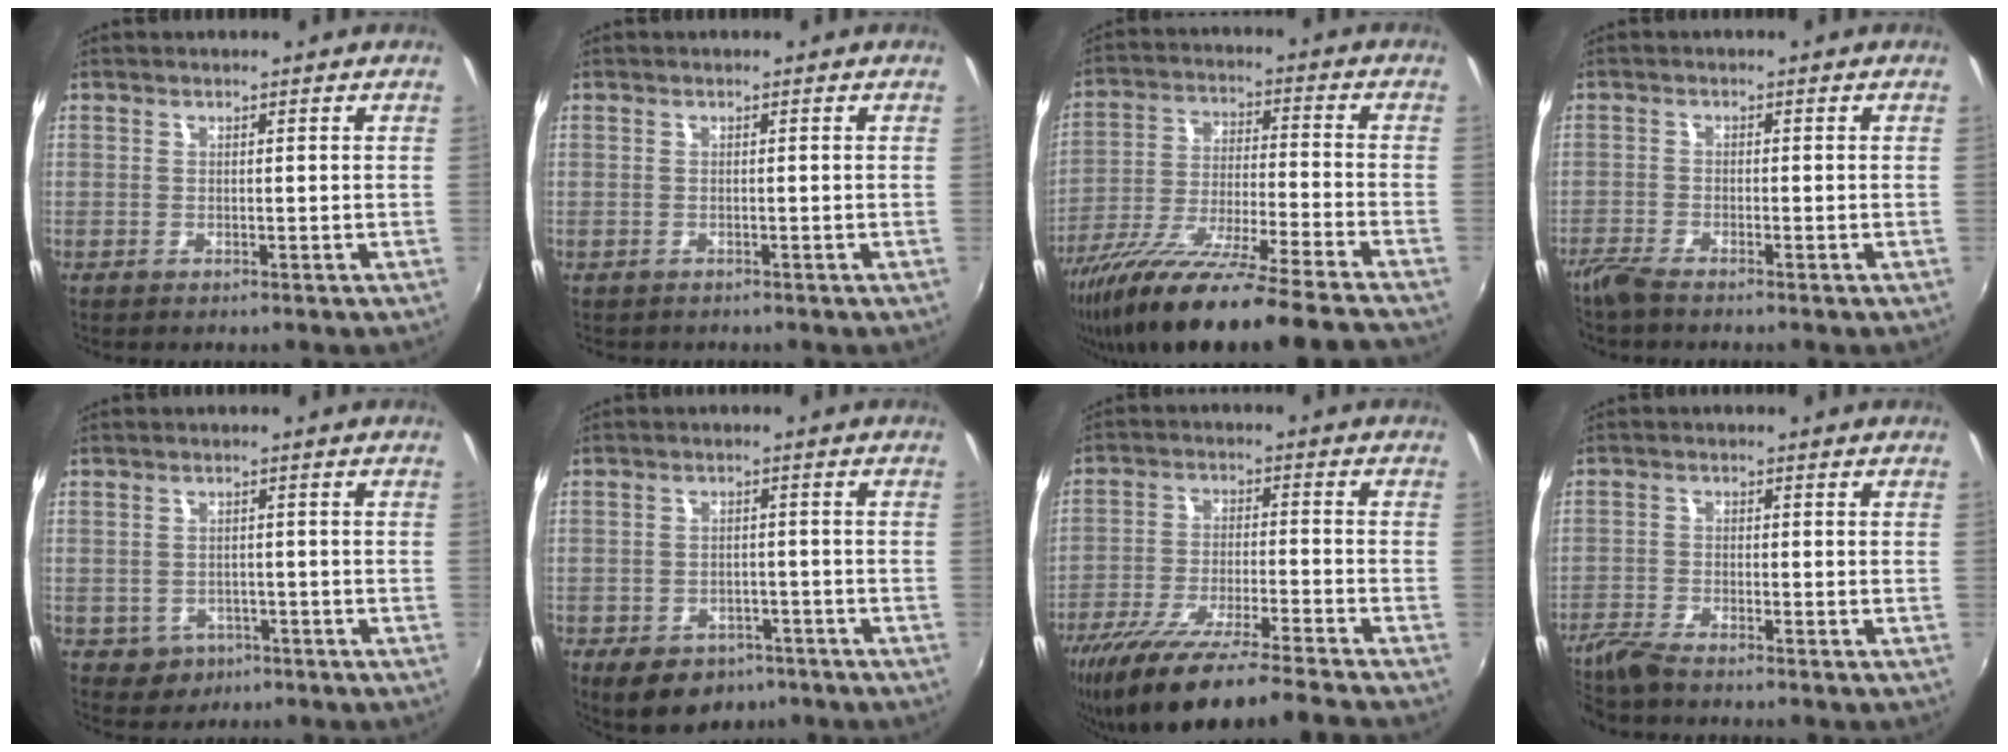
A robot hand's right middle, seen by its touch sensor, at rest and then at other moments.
{"total": 0.6, "force": [-0.5, 0.4, 0.0], "torque": [-0.005, -0.002, -0.007]}
{"total": 23.8, "force": [-20.0, -1.0, 12.7], "torque": [-0.215, -0.067, -0.329]}
{"total": 3.5, "force": [-3.1, 0.2, 1.6], "torque": [-0.048, -0.012, -0.064]}
{"total": 4.6, "force": [-1.9, 4.0, 1.1], "torque": [-0.035, 0.000, -0.018]}
{"total": 9.6, "force": [-6.1, 6.4, 3.9], "torque": [-0.089, -0.002, -0.075]}
{"total": 16.7, "force": [-14.3, -0.7, 8.5], "torque": [-0.171, -0.035, -0.243]}
{"total": 5.1, "force": [-4.6, 0.5, 2.1], "torque": [-0.061, -0.015, -0.093]}